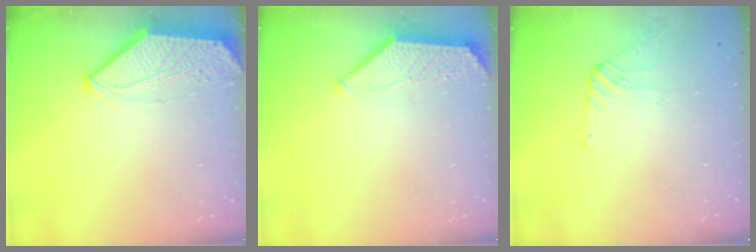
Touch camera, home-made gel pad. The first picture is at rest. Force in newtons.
{"total": 1.4, "press": 1.4, "slide": 0.2}
{"total": 4.2, "press": 4.1, "slide": 0.8}